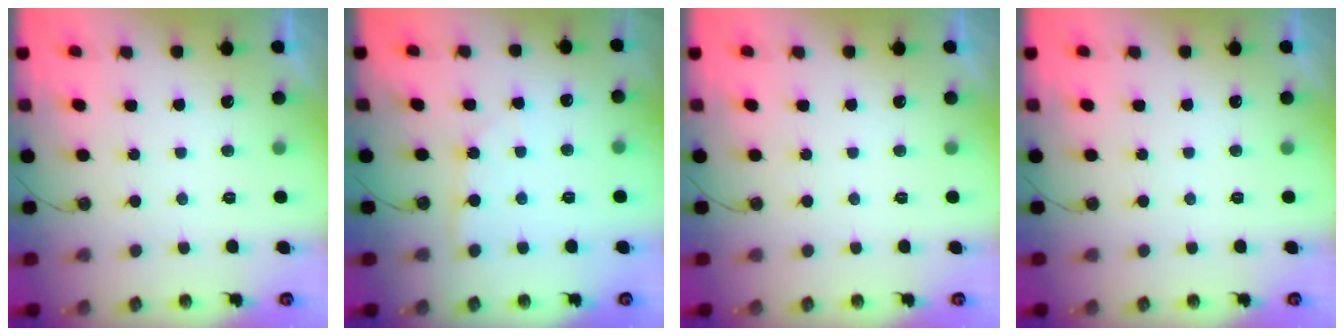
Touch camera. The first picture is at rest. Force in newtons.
{"total": 2.2, "press": 2.2, "slide": 0.2}
{"total": 0.0}
{"total": 0.0}